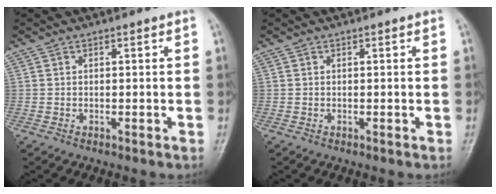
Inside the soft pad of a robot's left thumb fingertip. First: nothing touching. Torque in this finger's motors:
{"motor_torque": [0.00, 0.00, -0.06, 0.04, 0.00]}